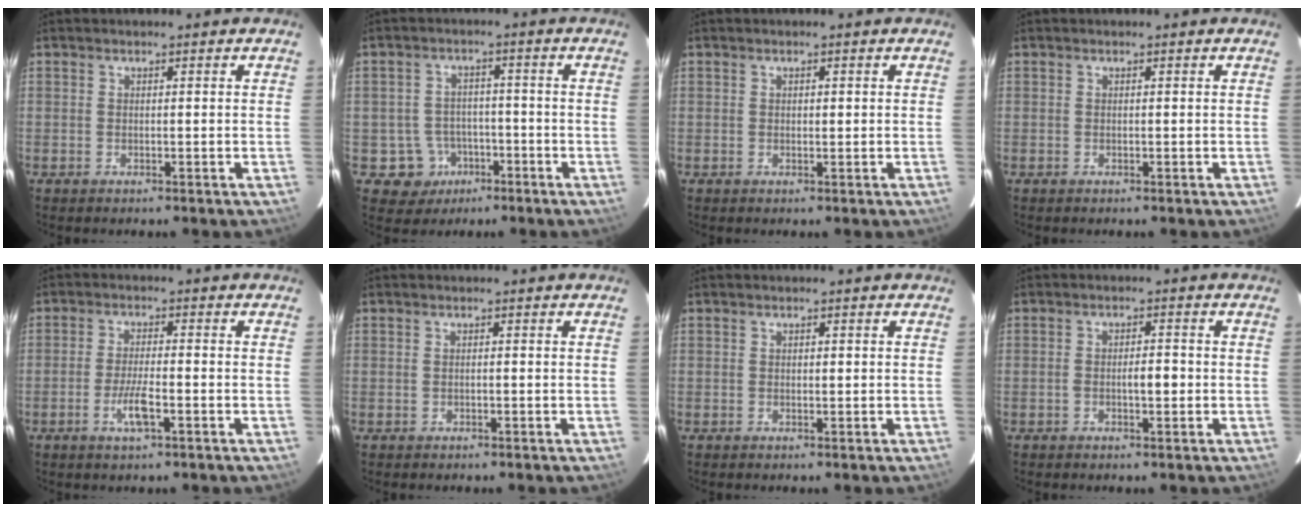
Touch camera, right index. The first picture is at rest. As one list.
[{"total": 6.1, "force": [-2.2, 5.7, 0.2], "torque": [0.002, 0.014, -0.028]}, {"total": 0.7, "force": [0.2, 0.3, 0.7], "torque": [-0.012, 0.000, 0.004]}, {"total": 0.0}, {"total": 4.5, "force": [-1.8, 0.6, 4.1], "torque": [-0.082, -0.005, -0.034]}, {"total": 0.0}, {"total": 0.7, "force": [0.2, 0.2, 0.6], "torque": [-0.011, 0.001, 0.003]}, {"total": 2.7, "force": [-0.5, 0.8, 2.6], "torque": [-0.044, 0.003, -0.009]}]